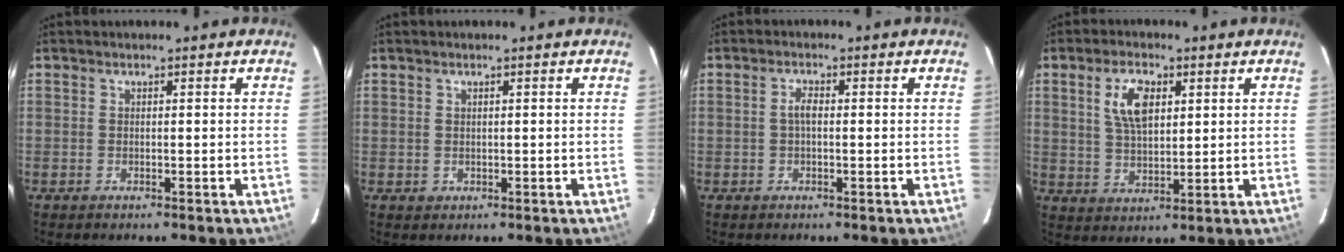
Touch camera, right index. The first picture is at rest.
{"total": 1.4, "force": [0.2, 1.4, 0.0], "torque": [0.006, 0.002, 0.004]}
{"total": 1.9, "force": [-0.1, 0.8, 1.7], "torque": [-0.036, 0.006, -0.002]}
{"total": 7.5, "force": [2.8, 3.7, 5.9], "torque": [-0.113, 0.009, 0.056]}